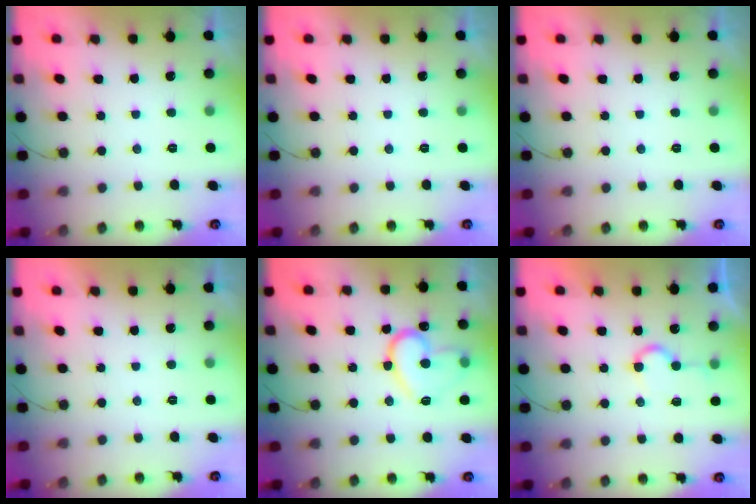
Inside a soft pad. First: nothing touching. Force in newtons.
{"total": 0.0}
{"total": 0.0}
{"total": 1.8, "press": 1.8, "slide": 0.0}
{"total": 14.8, "press": 14.8, "slide": 0.7}
{"total": 6.6, "press": 6.6, "slide": 0.7}